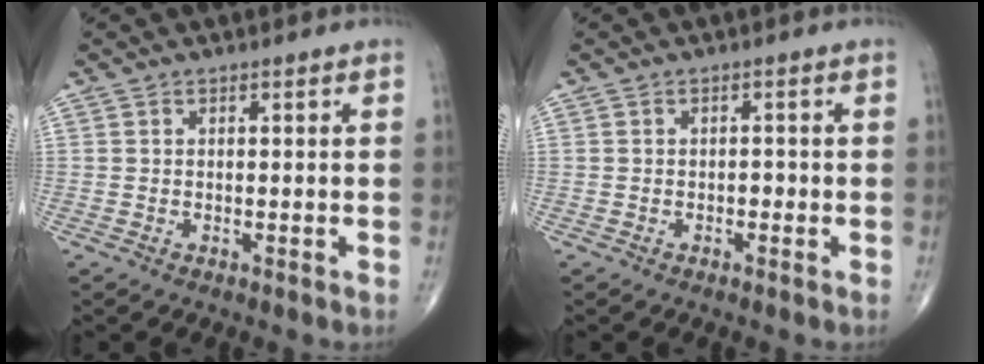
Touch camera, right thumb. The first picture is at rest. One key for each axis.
{"total": 0.9, "fx": -0.4, "fy": 0.6, "fz": 0.6, "tx": -0.005, "ty": 0.003, "tz": -0.010}